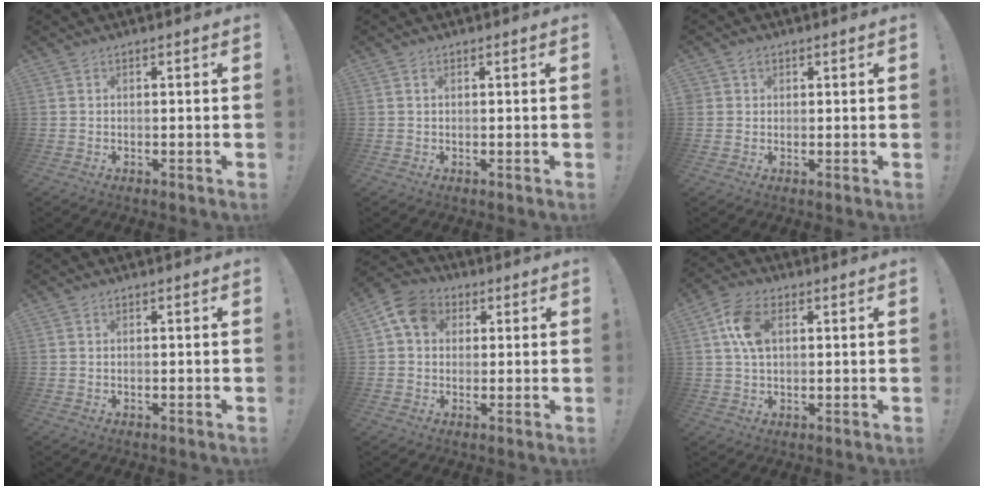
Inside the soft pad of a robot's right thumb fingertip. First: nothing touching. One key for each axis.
{"total": 0.5, "fx": 0.2, "fy": 0.3, "fz": 0.4, "tx": -0.015, "ty": 0.005, "tz": 0.004}
{"total": 2.2, "fx": 1.1, "fy": 1.9, "fz": 0.4, "tx": -0.005, "ty": -0.001, "tz": 0.020}
{"total": 0.0}
{"total": 9.7, "fx": 3.2, "fy": 7.7, "fz": 5.0, "tx": -0.073, "ty": -0.002, "tz": 0.065}
{"total": 10.1, "fx": 2.6, "fy": 6.5, "fz": 7.3, "tx": -0.151, "ty": 0.009, "tz": 0.049}